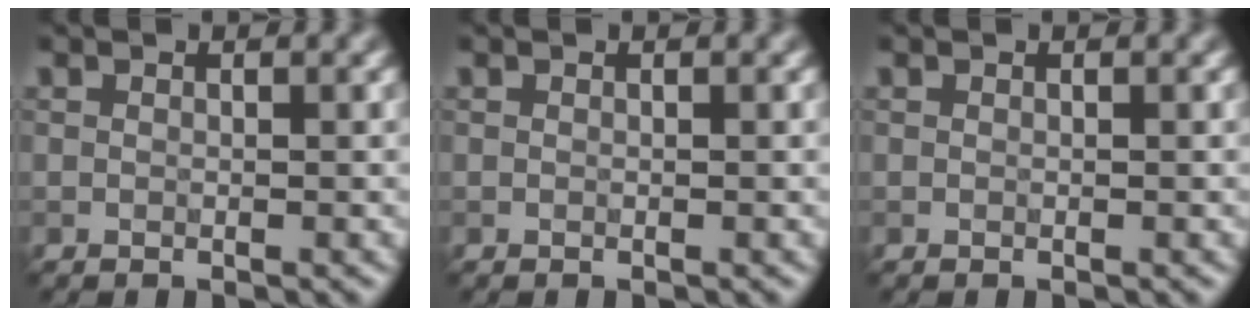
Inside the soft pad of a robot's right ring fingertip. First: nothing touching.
{"total": 0.0}
{"total": 0.0}